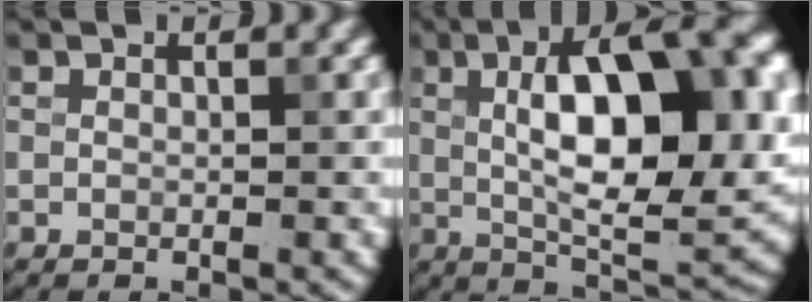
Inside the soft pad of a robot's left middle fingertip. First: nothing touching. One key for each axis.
{"total": 12.5, "fx": 2.1, "fy": 4.8, "fz": 11.4, "tx": -0.159, "ty": 0.010, "tz": 0.037}